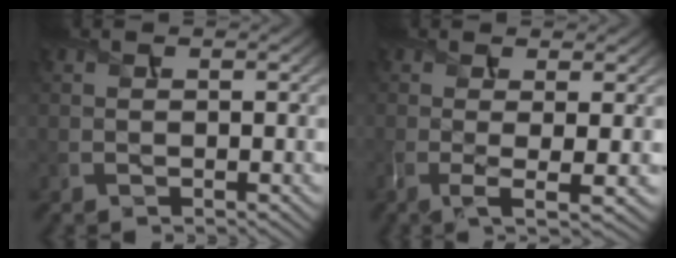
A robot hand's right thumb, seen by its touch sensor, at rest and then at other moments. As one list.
[{"total": 3.9, "force": [-0.1, 0.6, 3.8], "torque": [-0.074, -0.002, -0.004]}]